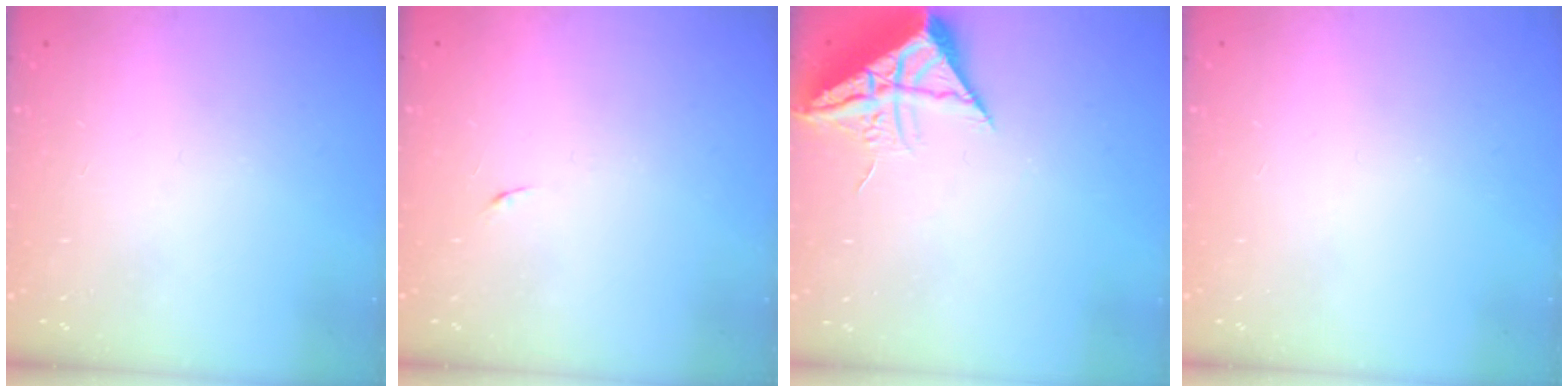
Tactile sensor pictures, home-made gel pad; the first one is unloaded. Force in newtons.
{"total": 4.0, "press": 3.9, "slide": 0.8}
{"total": 10.4, "press": 10.3, "slide": 1.1}
{"total": 0.0}